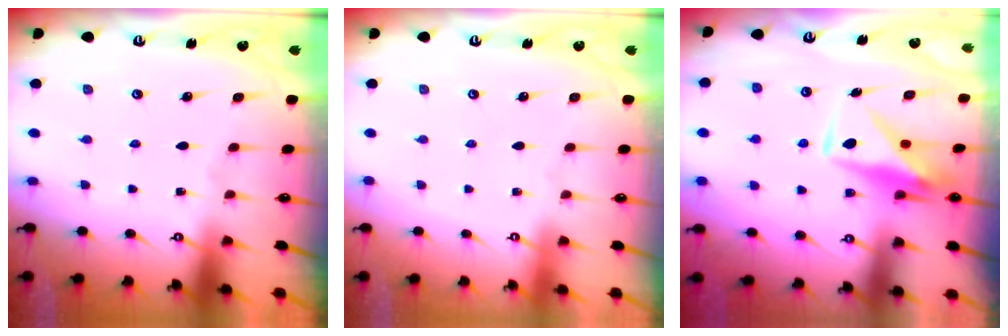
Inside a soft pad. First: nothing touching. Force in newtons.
{"total": 3.9, "press": 3.9, "slide": 0.1}
{"total": 9.7, "press": 9.7, "slide": 0.7}